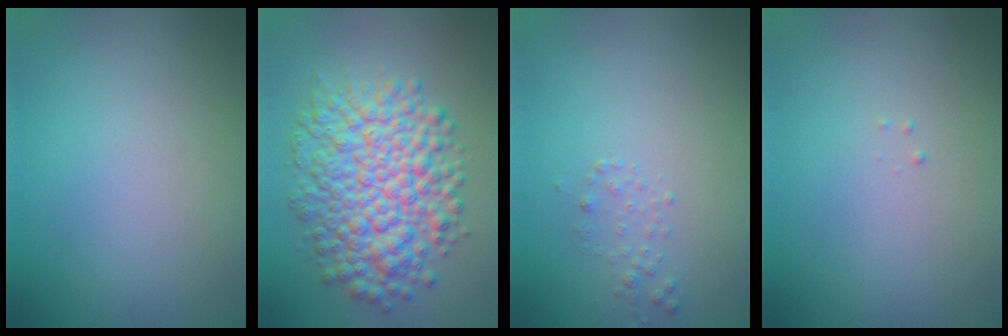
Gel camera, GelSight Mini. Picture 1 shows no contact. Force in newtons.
{"total": 8.9, "press": 8.9, "slide": 0.2}
{"total": 1.0, "press": 1.0, "slide": 0.1}
{"total": 0.0}